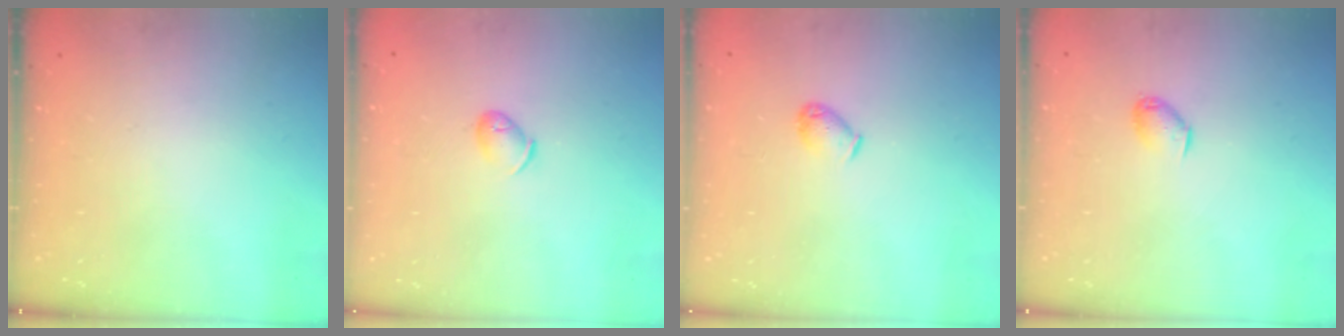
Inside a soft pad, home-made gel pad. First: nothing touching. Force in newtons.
{"total": 5.8, "press": 5.8, "slide": 1.0}
{"total": 4.7, "press": 4.6, "slide": 0.9}
{"total": 5.5, "press": 5.4, "slide": 1.2}